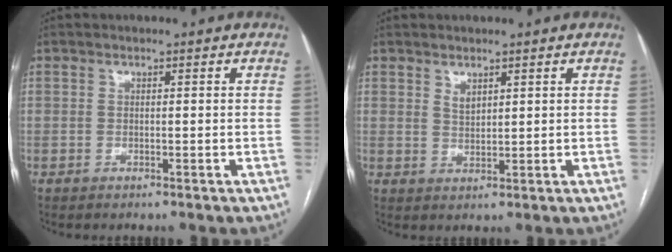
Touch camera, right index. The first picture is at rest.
{"total": 1.9, "force": [1.3, 0.9, 1.1], "torque": [-0.020, -0.004, 0.031]}